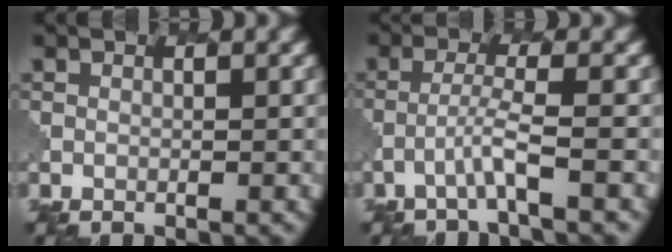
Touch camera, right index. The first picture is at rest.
{"total": 2.3, "force": [-1.3, -0.1, 1.8], "torque": [-0.035, 0.008, -0.035]}